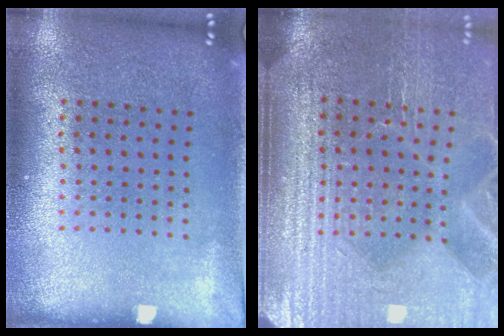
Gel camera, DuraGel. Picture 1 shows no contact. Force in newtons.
{"total": 4.5, "press": 4.1, "slide": 1.8}